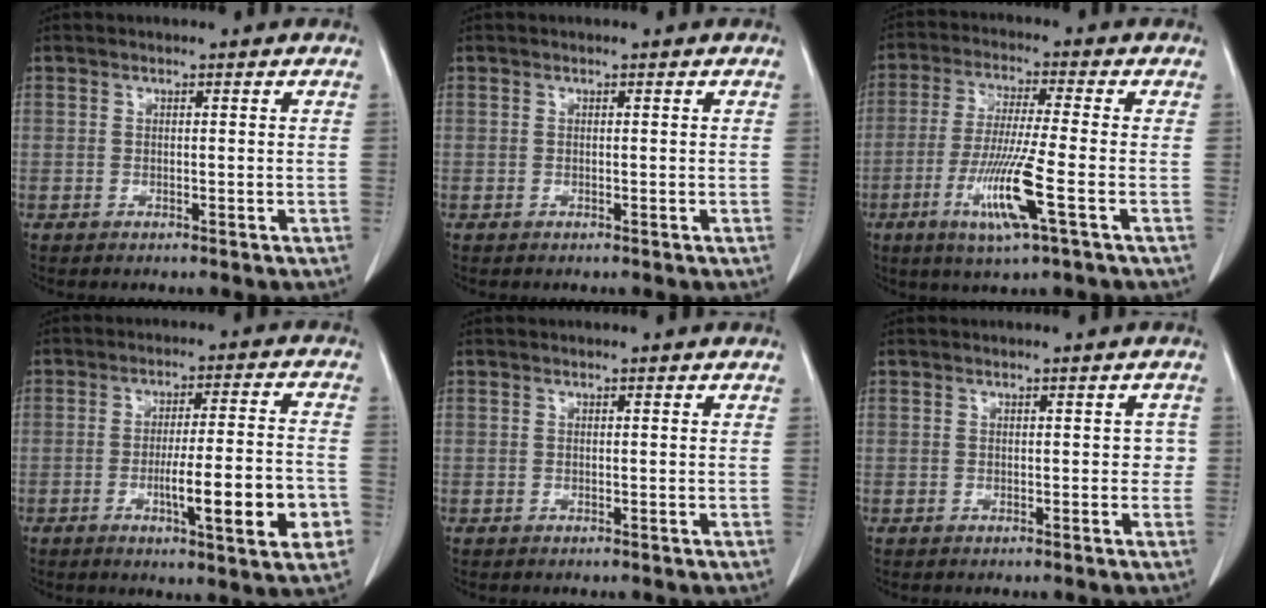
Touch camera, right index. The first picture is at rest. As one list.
[{"total": 0.0}, {"total": 10.4, "force": [-3.8, -0.4, 9.6], "torque": [-0.192, -0.022, -0.074]}, {"total": 12.7, "force": [-4.0, 1.2, 12.0], "torque": [-0.175, -0.001, -0.057]}, {"total": 0.0}, {"total": 1.6, "force": [0.0, 1.1, 1.1], "torque": [-0.002, 0.015, -0.002]}]